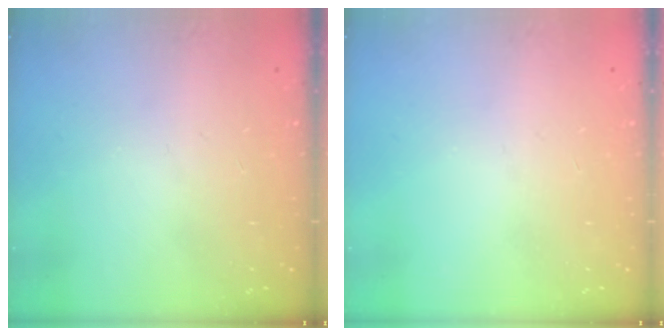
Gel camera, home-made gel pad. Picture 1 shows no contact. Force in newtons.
{"total": 0.0}